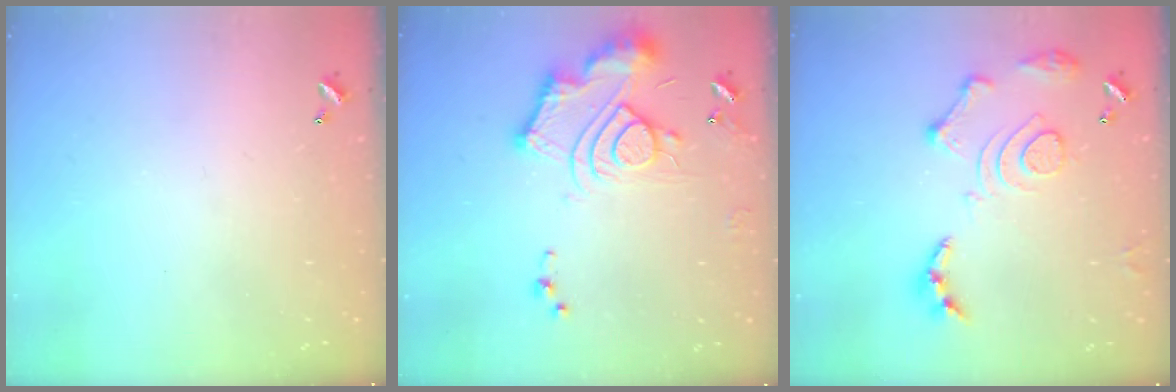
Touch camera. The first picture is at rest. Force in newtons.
{"total": 14.1, "press": 14.1, "slide": 1.3}
{"total": 14.6, "press": 14.5, "slide": 1.6}